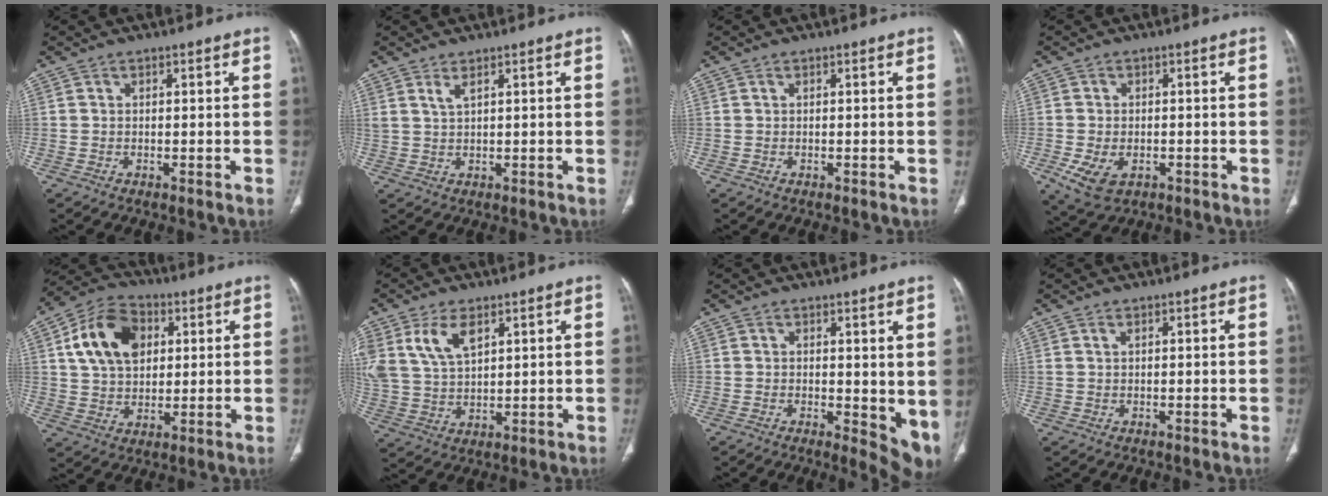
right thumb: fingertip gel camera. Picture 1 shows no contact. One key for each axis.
{"total": 2.2, "fx": 1.4, "fy": 0.6, "fz": 1.6, "tx": -0.038, "ty": -0.008, "tz": 0.036}
{"total": 0.0}
{"total": 6.4, "fx": -2.2, "fy": 4.1, "fz": 4.4, "tx": -0.084, "ty": -0.001, "tz": -0.027}
{"total": 14.4, "fx": 4.1, "fy": 10.0, "fz": 9.5, "tx": -0.147, "ty": 0.005, "tz": 0.068}
{"total": 10.0, "fx": 4.9, "fy": 5.5, "fz": 6.8, "tx": -0.134, "ty": -0.010, "tz": 0.106}
{"total": 7.1, "fx": 0.8, "fy": 3.3, "fz": 6.2, "tx": -0.065, "ty": -0.018, "tz": 0.015}
{"total": 0.5, "fx": 0.4, "fy": 0.1, "fz": 0.4, "tx": -0.010, "ty": 0.004, "tz": 0.009}